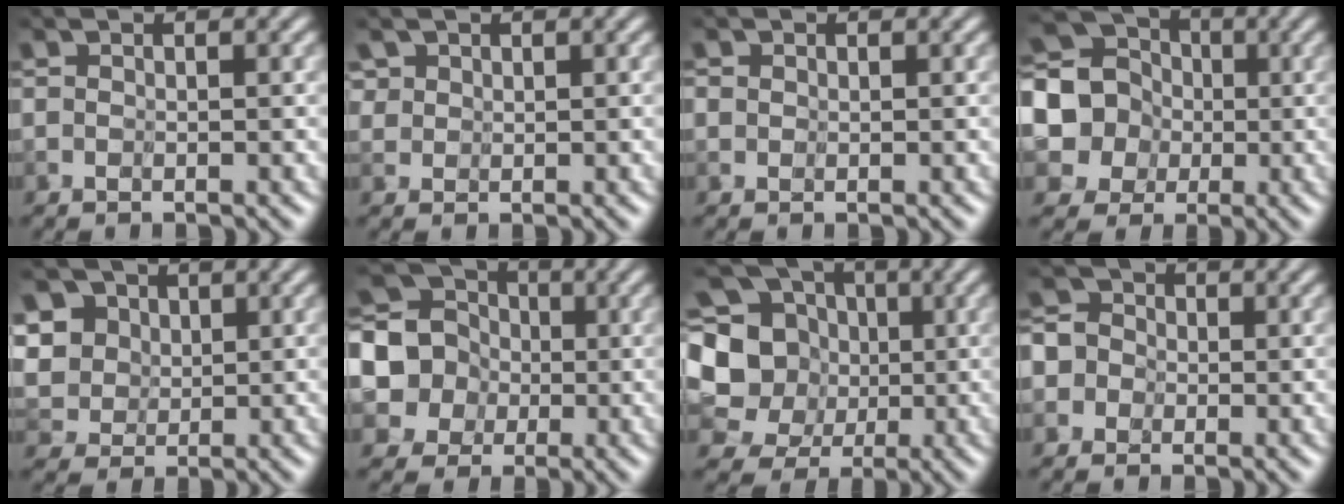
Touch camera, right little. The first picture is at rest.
{"total": 3.8, "force": [2.5, 2.3, 1.8], "torque": [-0.053, 0.022, 0.019]}
{"total": 1.2, "force": [0.6, 1.0, 0.2], "torque": [-0.011, 0.006, -0.009]}
{"total": 10.0, "force": [0.7, 9.2, 4.0], "torque": [-0.138, 0.006, -0.020]}
{"total": 7.1, "force": [4.3, 4.9, 2.8], "torque": [-0.073, 0.017, 0.057]}
{"total": 8.8, "force": [0.5, 8.0, 3.6], "torque": [-0.125, 0.002, -0.018]}
{"total": 8.9, "force": [2.5, 7.5, 3.9], "torque": [-0.125, 0.013, 0.027]}
{"total": 3.1, "force": [-0.7, 3.0, 0.1], "torque": [-0.021, 0.014, -0.040]}